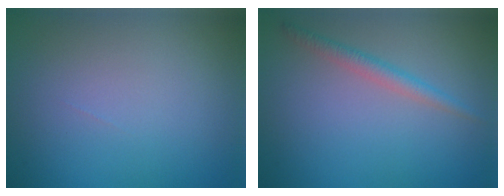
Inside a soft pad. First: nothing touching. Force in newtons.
{"total": 1.8, "press": 1.8, "slide": 0.1}